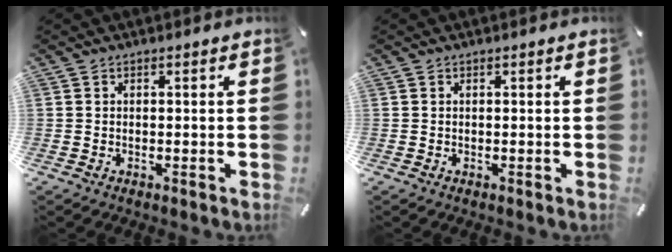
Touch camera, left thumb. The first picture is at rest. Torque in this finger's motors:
{"motor_torque": [0.00, 0.01, -0.01, 0.00, 0.00]}